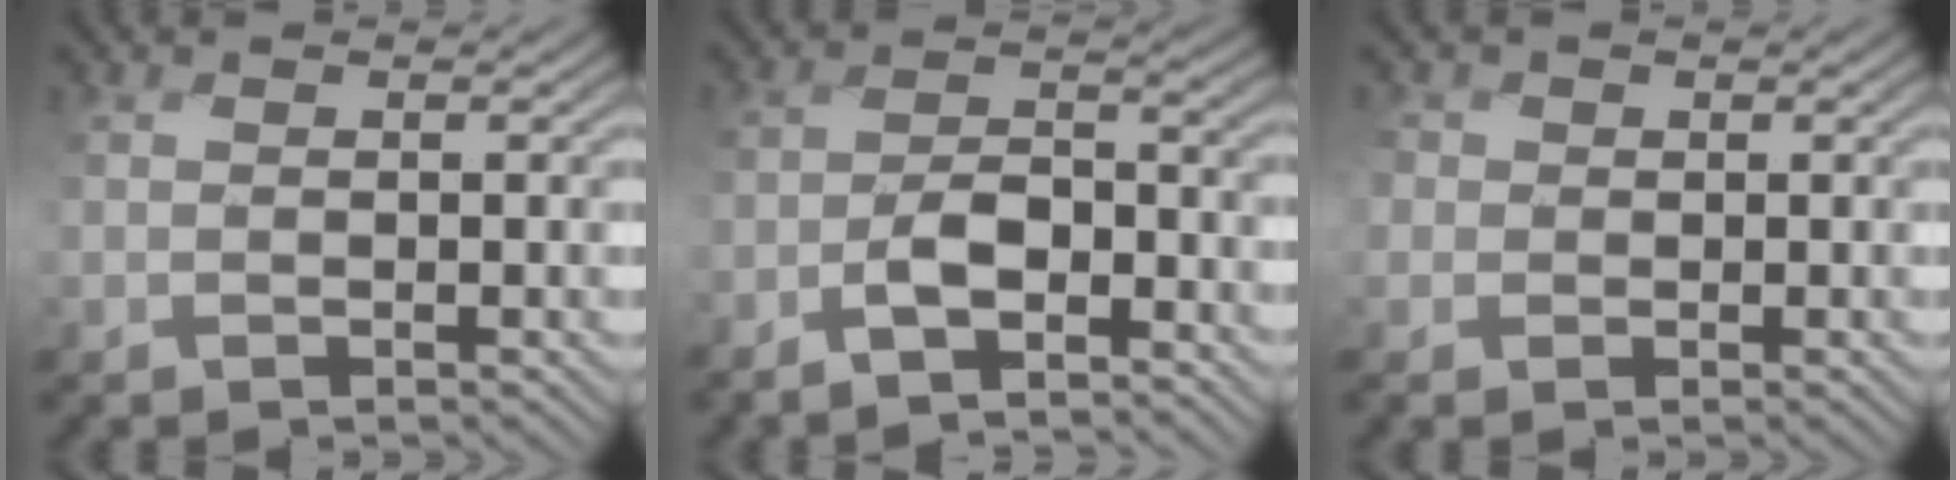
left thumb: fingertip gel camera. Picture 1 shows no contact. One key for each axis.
{"total": 4.2, "fx": -3.6, "fy": 1.1, "fz": 1.9, "tx": -0.026, "ty": 0.009, "tz": -0.080}
{"total": 1.5, "fx": -0.1, "fy": 1.4, "fz": -0.5, "tx": 0.005, "ty": -0.001, "tz": -0.008}